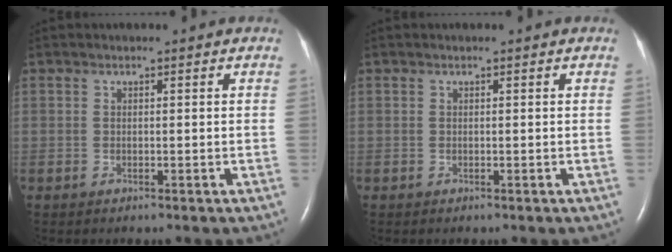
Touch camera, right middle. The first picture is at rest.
{"total": 0.0}